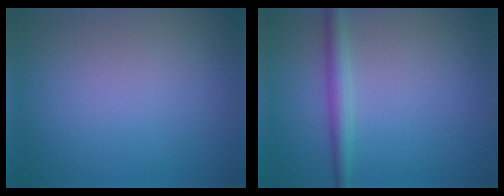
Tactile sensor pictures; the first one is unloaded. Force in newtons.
{"total": 2.4, "press": 2.4, "slide": 0.0}